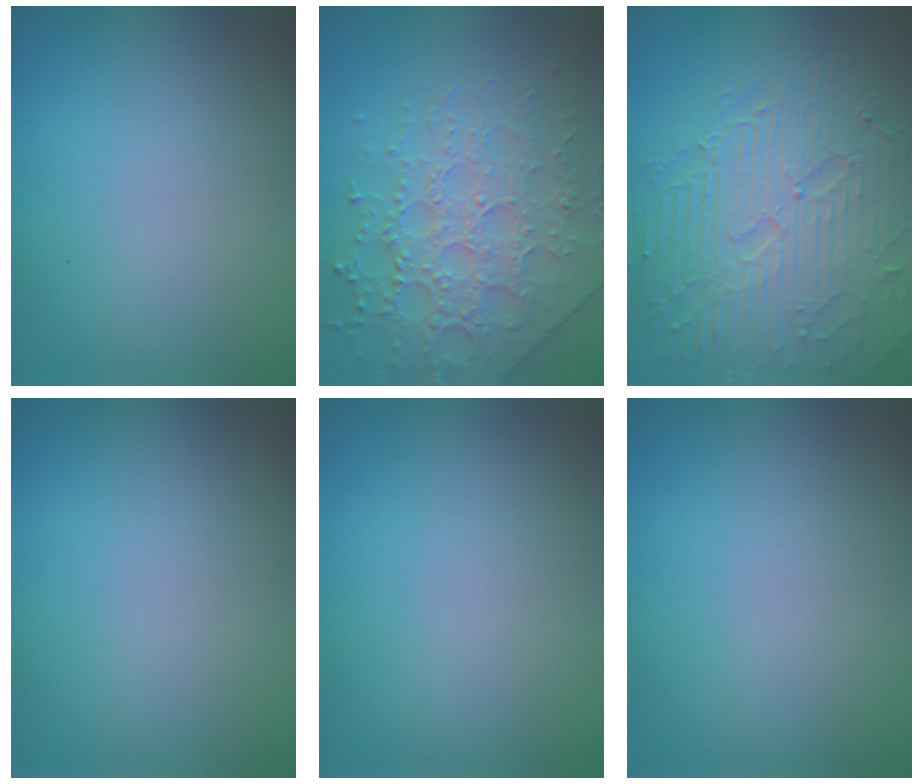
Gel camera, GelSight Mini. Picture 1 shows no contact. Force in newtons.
{"total": 5.7, "press": 5.0, "slide": 2.8}
{"total": 9.1, "press": 6.3, "slide": 6.5}
{"total": 0.0}
{"total": 0.0}
{"total": 0.0}